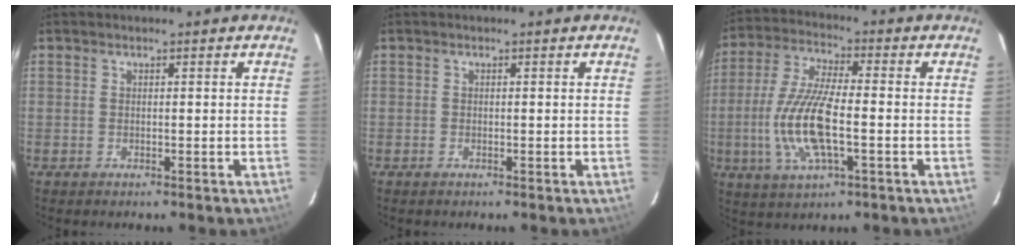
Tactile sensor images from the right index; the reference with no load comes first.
{"total": 0.0}
{"total": 13.7, "force": [-2.7, 4.1, 12.8], "torque": [-0.272, -0.005, -0.055]}